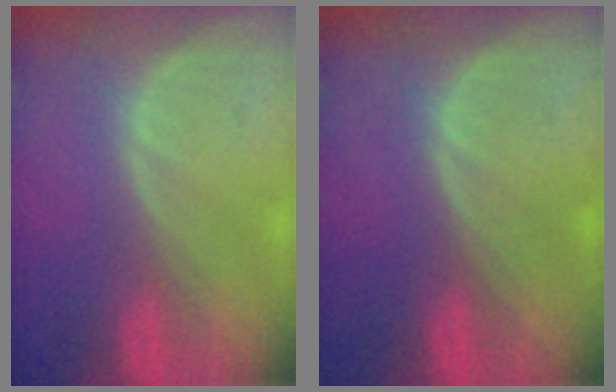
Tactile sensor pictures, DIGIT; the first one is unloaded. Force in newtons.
{"total": 0.0}